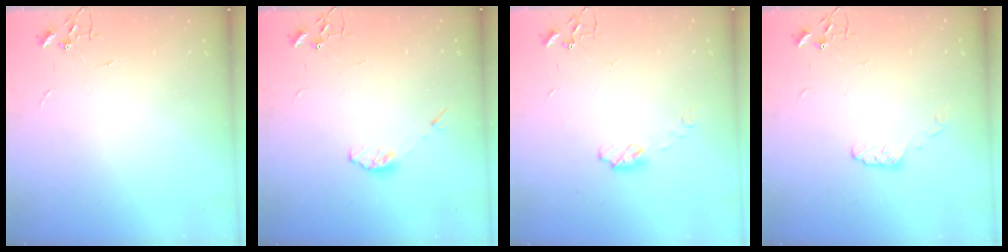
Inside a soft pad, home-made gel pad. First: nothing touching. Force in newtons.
{"total": 4.3, "press": 4.1, "slide": 1.1}
{"total": 5.5, "press": 5.4, "slide": 0.8}
{"total": 5.5, "press": 5.4, "slide": 0.9}